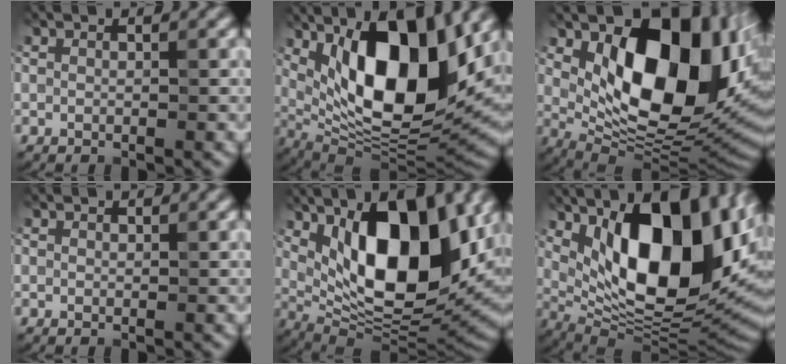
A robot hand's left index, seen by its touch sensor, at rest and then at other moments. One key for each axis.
{"total": 15.5, "fx": 4.9, "fy": 6.0, "fz": 13.5, "tx": -0.202, "ty": -0.008, "tz": 0.077}
{"total": 14.6, "fx": 3.6, "fy": 7.7, "fz": 11.9, "tx": -0.153, "ty": -0.016, "tz": 0.064}
{"total": 0.0}
{"total": 15.9, "fx": 4.8, "fy": 6.6, "fz": 13.6, "tx": -0.203, "ty": -0.003, "tz": 0.075}
{"total": 17.7, "fx": 5.3, "fy": 7.5, "fz": 15.2, "tx": -0.217, "ty": 0.002, "tz": 0.083}